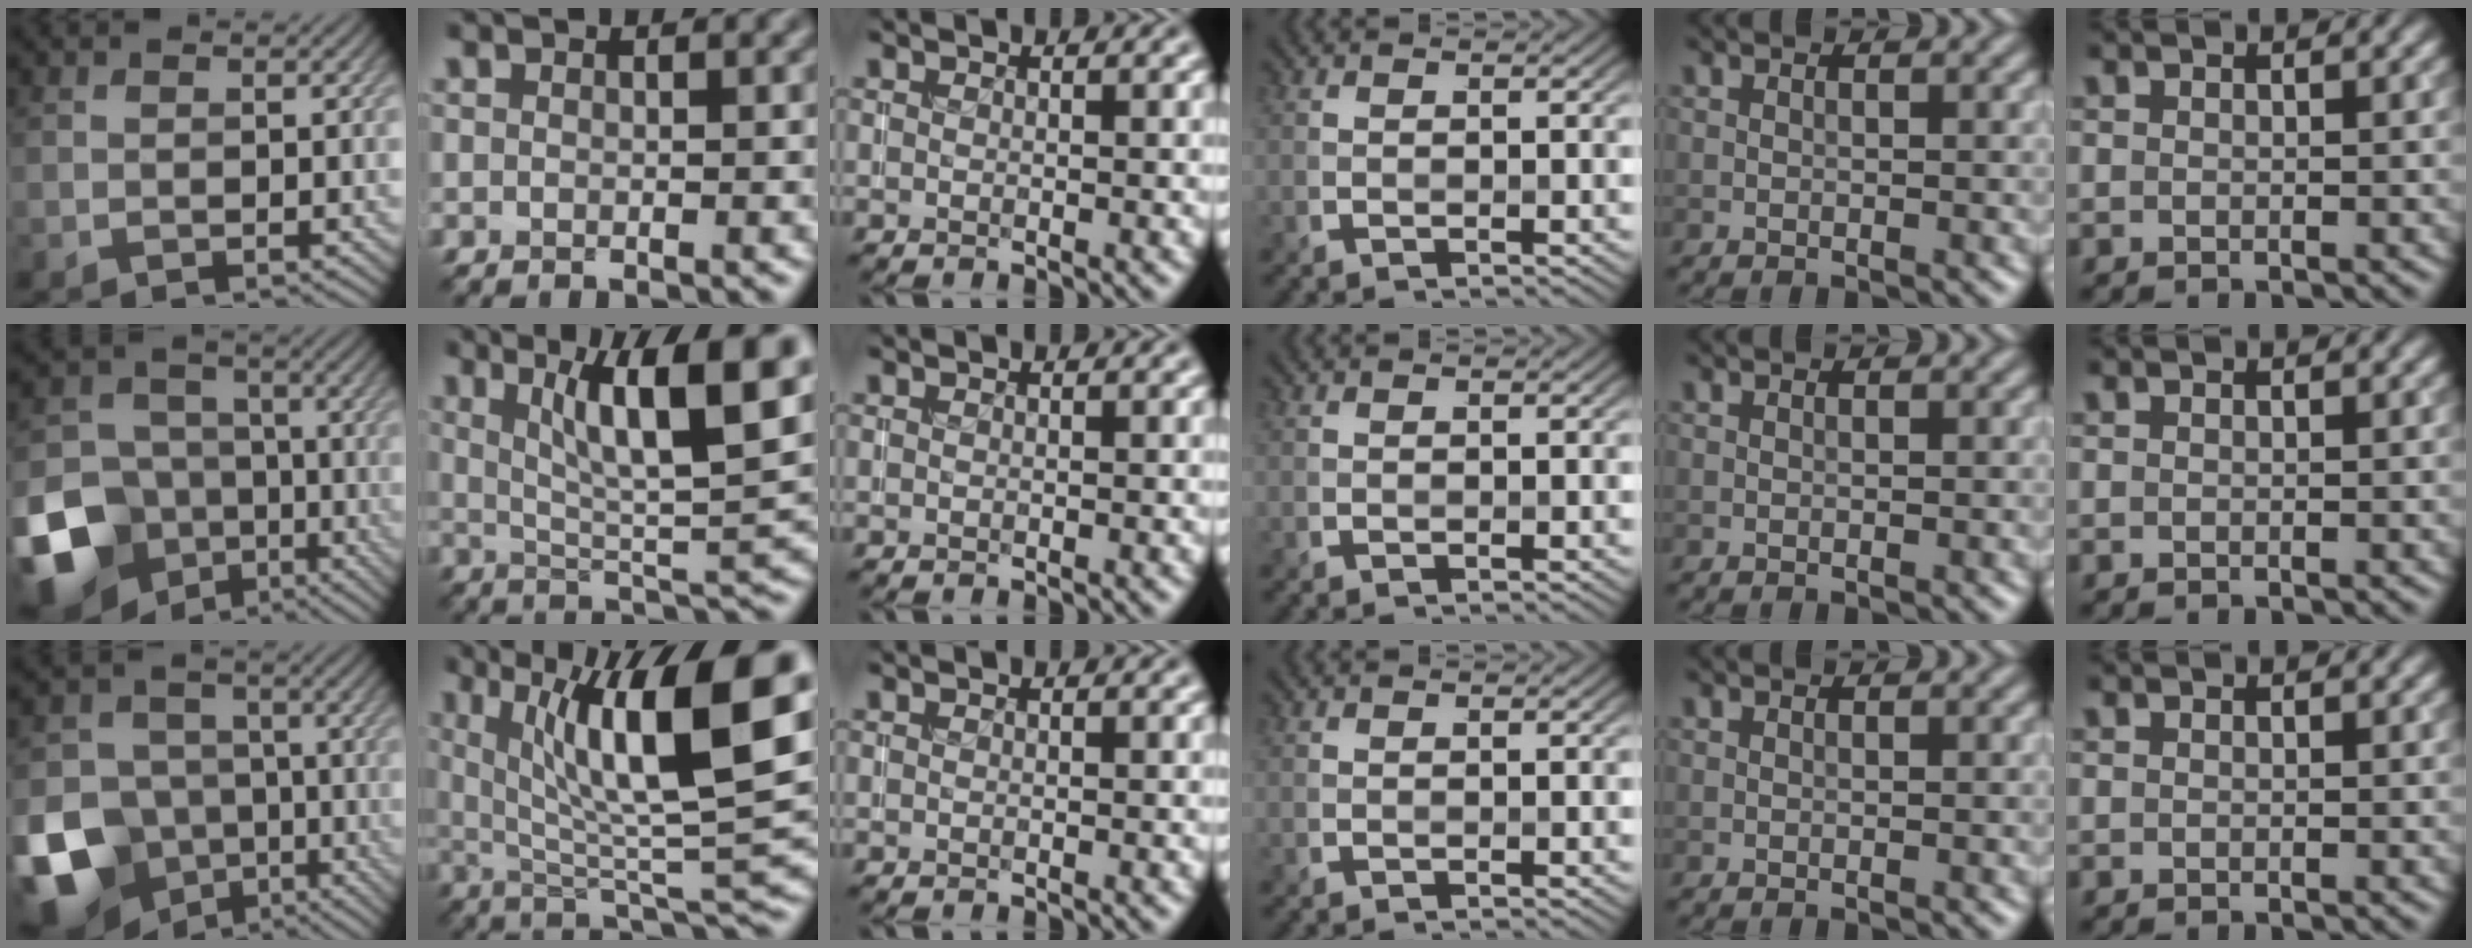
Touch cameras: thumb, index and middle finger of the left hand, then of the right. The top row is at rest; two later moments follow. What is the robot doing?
{"motion": "insert", "object": "coin"}